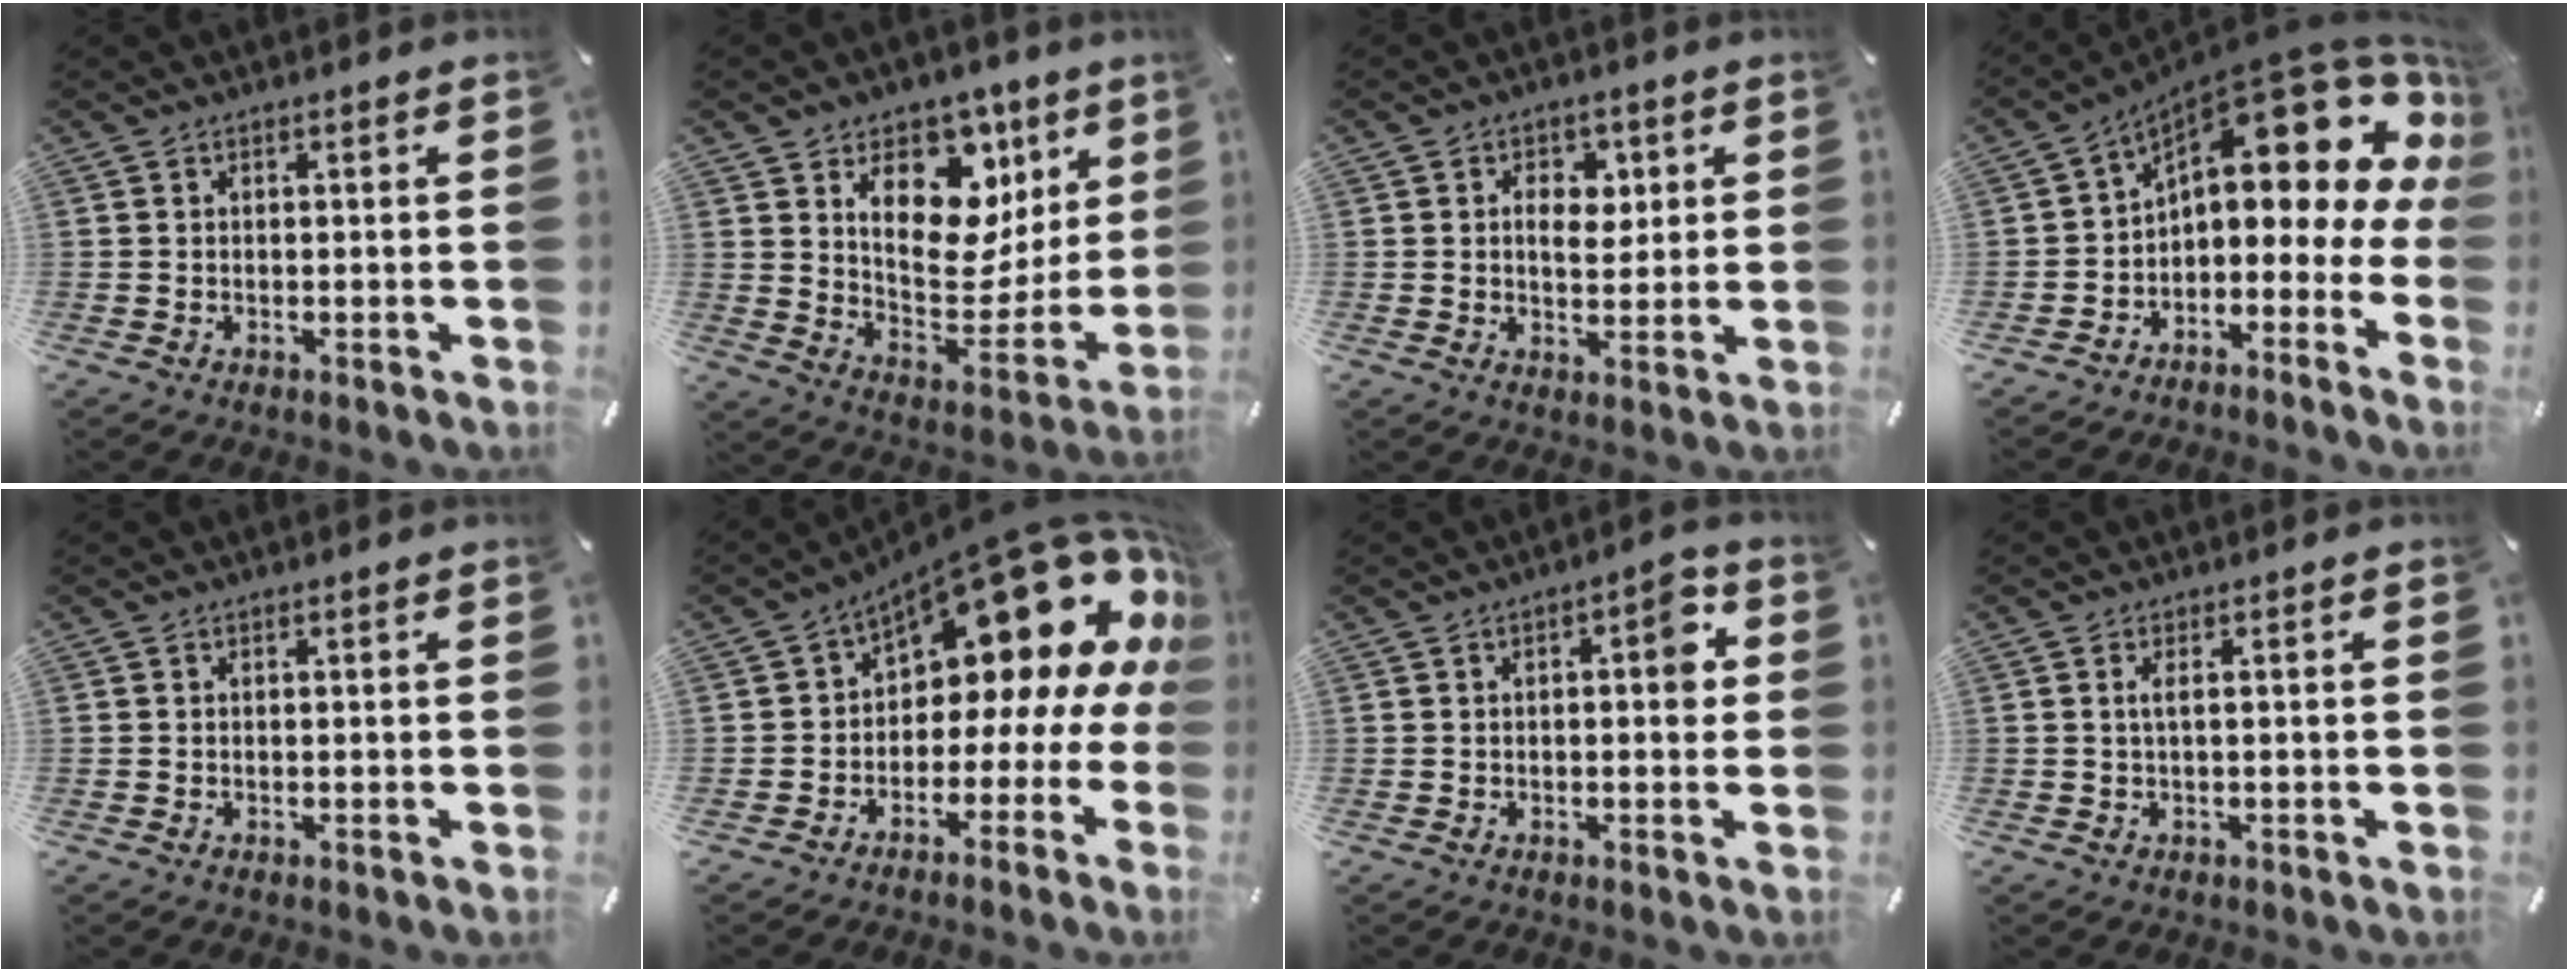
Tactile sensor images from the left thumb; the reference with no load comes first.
{"total": 17.2, "force": [8.4, 11.0, 10.1], "torque": [-0.130, -0.071, 0.144]}
{"total": 6.6, "force": [1.5, 4.8, 4.3], "torque": [-0.048, -0.007, 0.016]}
{"total": 17.2, "force": [9.0, 7.0, 12.8], "torque": [-0.169, -0.079, 0.141]}
{"total": 0.0}
{"total": 19.2, "force": [11.1, 9.9, 12.1], "torque": [-0.152, -0.092, 0.185]}
{"total": 6.0, "force": [0.7, 2.7, 5.4], "torque": [-0.055, 0.000, 0.001]}
{"total": 1.4, "force": [0.0, 0.3, 1.3], "torque": [-0.026, -0.002, -0.001]}